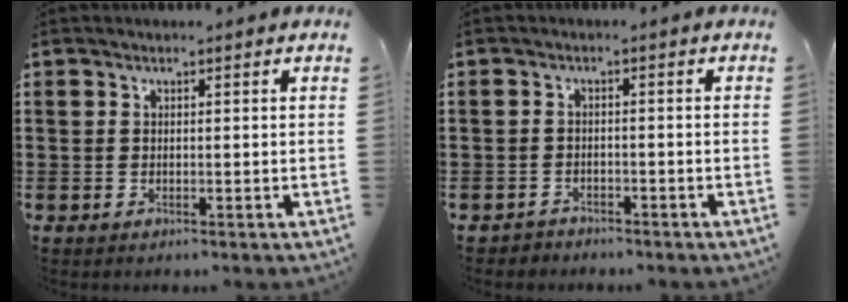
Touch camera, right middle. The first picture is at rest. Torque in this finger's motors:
{"motor_torque": [-0.27, 0.14, -0.04, -0.02]}